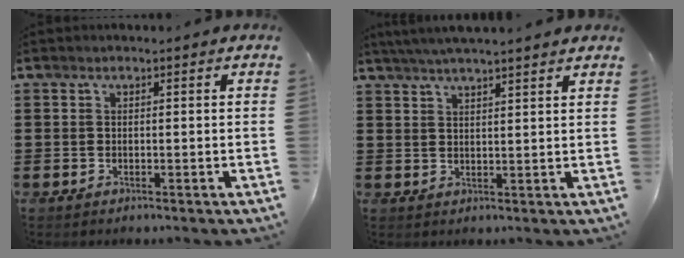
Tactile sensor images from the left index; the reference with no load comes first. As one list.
[{"total": 3.5, "force": [3.3, -0.6, 1.1], "torque": [-0.032, -0.006, 0.057]}]